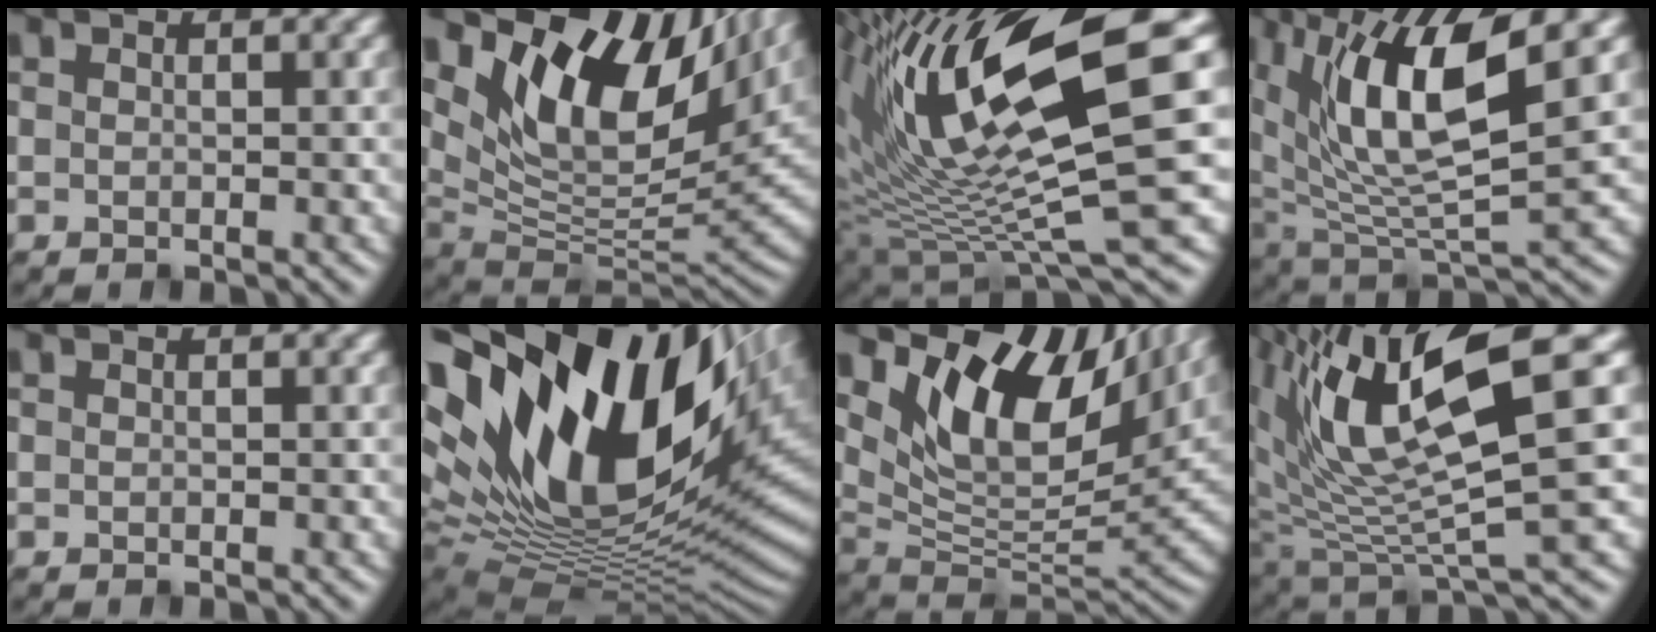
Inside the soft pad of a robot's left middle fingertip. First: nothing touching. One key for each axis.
{"total": 13.9, "fx": 7.3, "fy": 6.5, "fz": 9.8, "tx": -0.171, "ty": 0.008, "tz": 0.130}
{"total": 14.9, "fx": 4.7, "fy": 3.8, "fz": 13.6, "tx": -0.261, "ty": -0.003, "tz": 0.095}
{"total": 11.4, "fx": 4.4, "fy": 3.6, "fz": 9.9, "tx": -0.192, "ty": 0.005, "tz": 0.082}
{"total": 0.0}
{"total": 20.9, "fx": 7.9, "fy": 10.4, "fz": 16.3, "tx": -0.321, "ty": 0.019, "tz": 0.144}
{"total": 12.4, "fx": 7.0, "fy": 5.6, "fz": 8.6, "tx": -0.142, "ty": 0.007, "tz": 0.123}
{"total": 11.5, "fx": 4.1, "fy": 2.9, "fz": 10.3, "tx": -0.188, "ty": -0.002, "tz": 0.083}